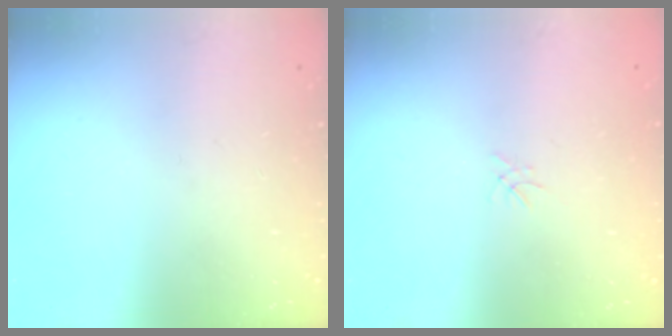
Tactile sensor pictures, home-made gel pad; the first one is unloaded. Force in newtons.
{"total": 0.0}